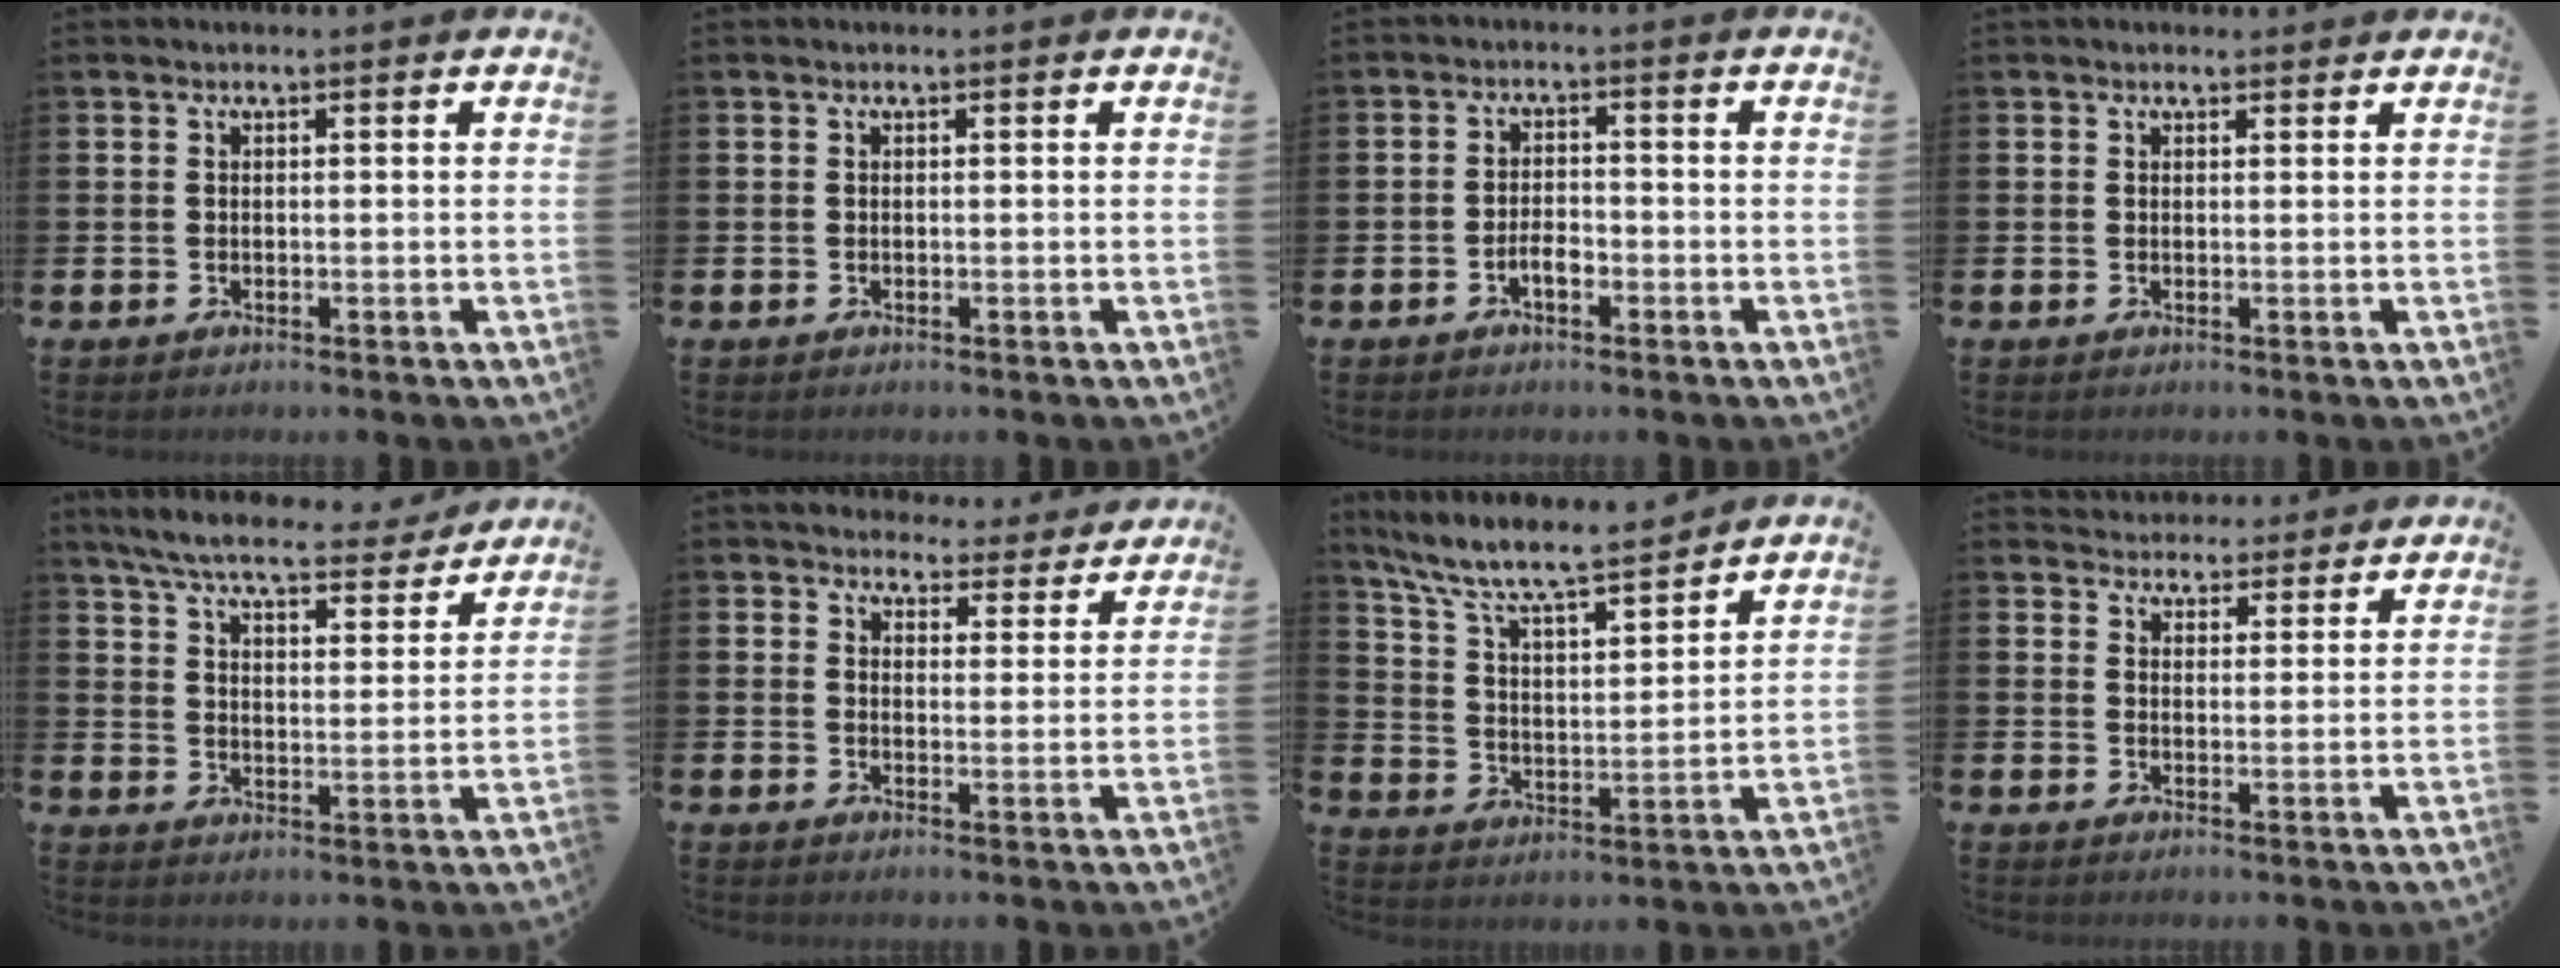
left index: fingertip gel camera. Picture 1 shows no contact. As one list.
[{"total": 0.0}, {"total": 2.4, "force": [-1.2, 1.1, 1.8], "torque": [-0.033, 0.004, -0.024]}, {"total": 0.8, "force": [0.7, 0.3, 0.2], "torque": [0.004, 0.002, 0.012]}, {"total": 7.4, "force": [6.7, 1.2, 2.7], "torque": [-0.077, -0.038, 0.116]}, {"total": 4.6, "force": [4.4, 1.5, 0.2], "torque": [-0.014, -0.033, 0.076]}, {"total": 8.8, "force": [8.2, 1.1, 3.2], "torque": [-0.103, -0.058, 0.141]}, {"total": 4.0, "force": [3.8, 1.1, -0.3], "torque": [-0.009, -0.024, 0.068]}]